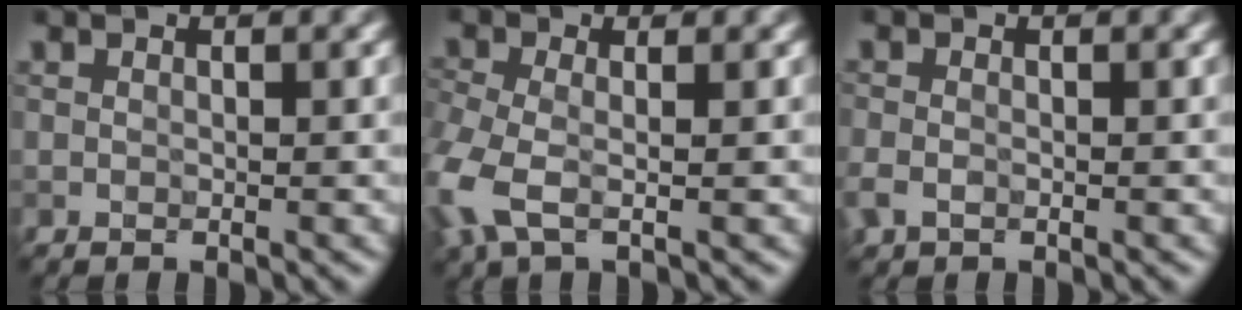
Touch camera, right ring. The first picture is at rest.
{"total": 3.6, "force": [-2.6, 1.0, 2.3], "torque": [-0.108, -0.021, -0.016]}
{"total": 1.7, "force": [-1.5, -0.7, -0.4], "torque": [-0.021, -0.014, 0.009]}